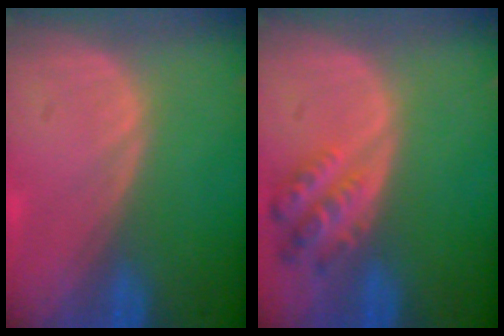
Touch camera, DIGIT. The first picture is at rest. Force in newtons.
{"total": 4.9, "press": 4.8, "slide": 1.1}